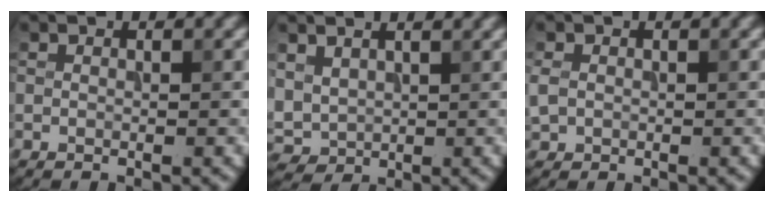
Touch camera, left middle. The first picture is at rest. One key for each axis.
{"total": 3.8, "fx": 1.9, "fy": 2.6, "fz": 1.9, "tx": -0.059, "ty": 0.008, "tz": 0.041}
{"total": 1.8, "fx": 0.0, "fy": 1.5, "fz": 0.9, "tx": -0.020, "ty": -0.001, "tz": -0.003}